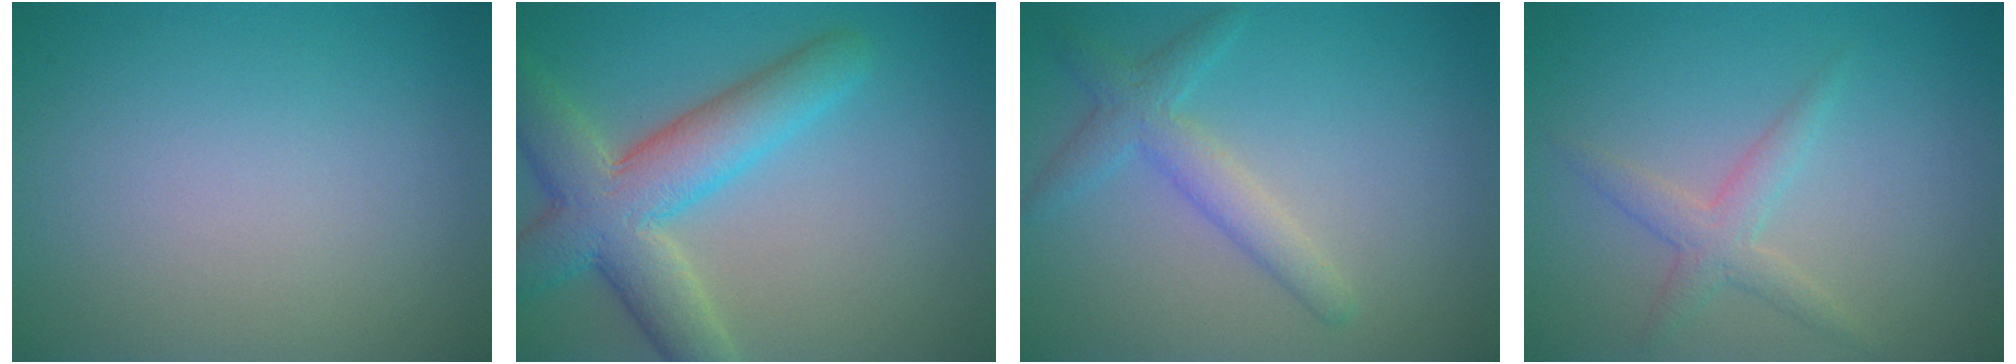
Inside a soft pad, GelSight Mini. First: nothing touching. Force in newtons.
{"total": 7.7, "press": 7.7, "slide": 0.3}
{"total": 1.9, "press": 1.9, "slide": 0.2}
{"total": 2.2, "press": 2.2, "slide": 0.1}